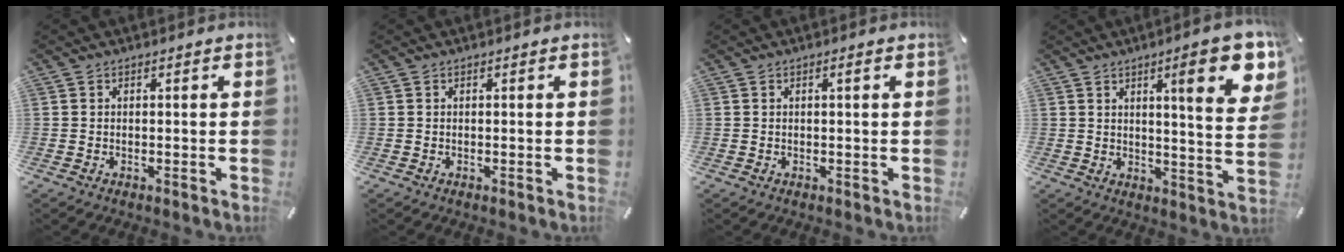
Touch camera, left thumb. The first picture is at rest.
{"total": 0.0}
{"total": 1.3, "force": [0.2, 0.1, 1.2], "torque": [-0.023, -0.001, 0.003]}
{"total": 15.5, "force": [7.0, 3.1, 13.5], "torque": [-0.187, -0.035, 0.099]}